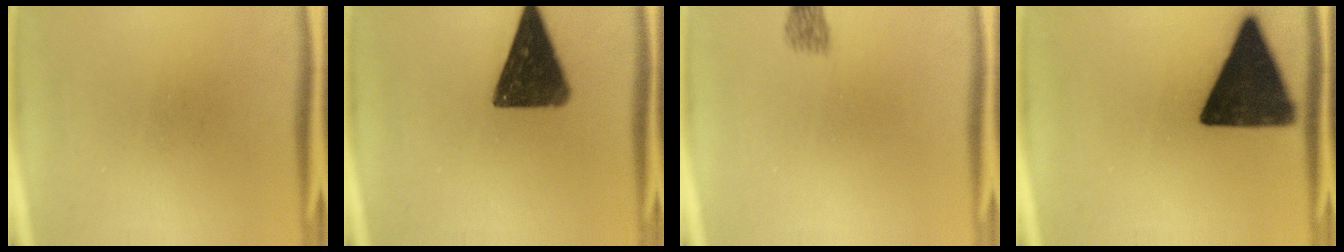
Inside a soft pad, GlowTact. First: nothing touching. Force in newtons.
{"total": 13.8}
{"total": 2.1}
{"total": 17.8}